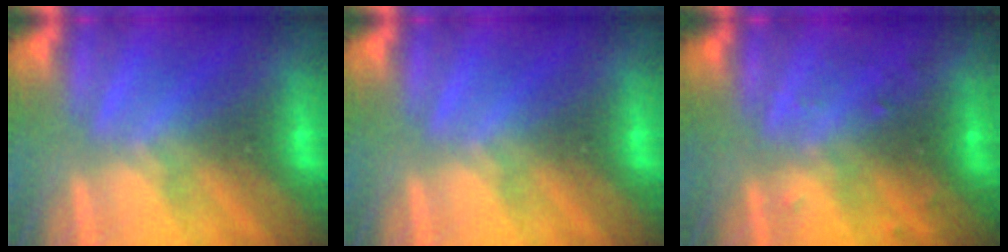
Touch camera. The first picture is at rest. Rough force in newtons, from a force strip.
{"total": 0.0}
{"total": 3.2}